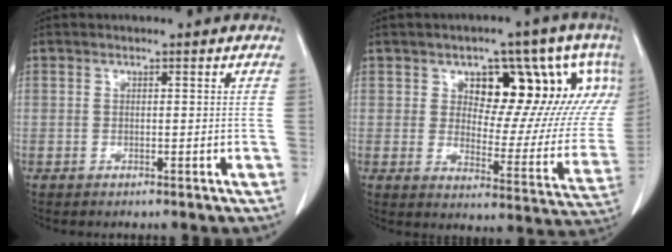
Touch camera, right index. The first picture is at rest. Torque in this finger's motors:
{"motor_torque": [0.48, 0.28, 0.25, 0.07]}